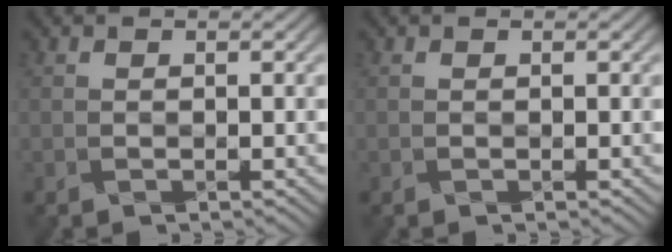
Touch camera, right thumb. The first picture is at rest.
{"total": 0.0}